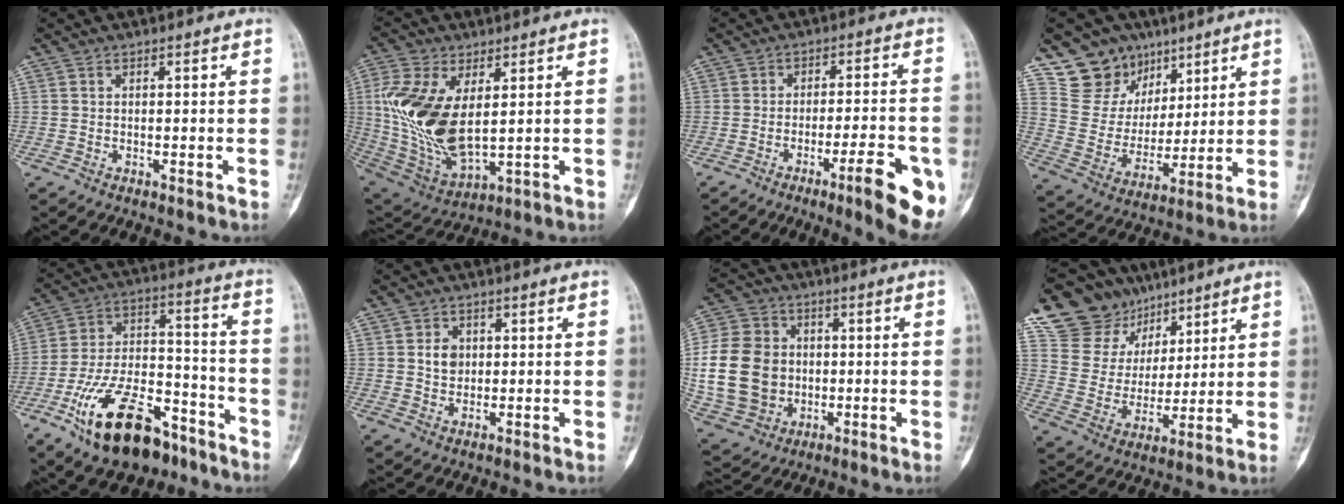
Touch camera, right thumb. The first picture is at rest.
{"total": 17.3, "force": [2.8, 9.2, 14.4], "torque": [-0.298, -0.018, 0.069]}
{"total": 11.5, "force": [-5.2, 2.2, 10.0], "torque": [-0.126, 0.013, -0.069]}
{"total": 14.2, "force": [9.4, 10.4, 2.1], "torque": [0.005, -0.049, 0.188]}
{"total": 21.4, "force": [-12.5, 10.8, 13.7], "torque": [-0.241, 0.083, -0.211]}
{"total": 3.8, "force": [0.7, 3.1, 2.2], "torque": [-0.020, 0.000, 0.012]}
{"total": 19.0, "force": [-0.4, 15.7, 10.7], "torque": [-0.202, 0.015, 0.008]}
{"total": 18.0, "force": [12.0, 12.9, 3.7], "torque": [-0.028, -0.023, 0.231]}